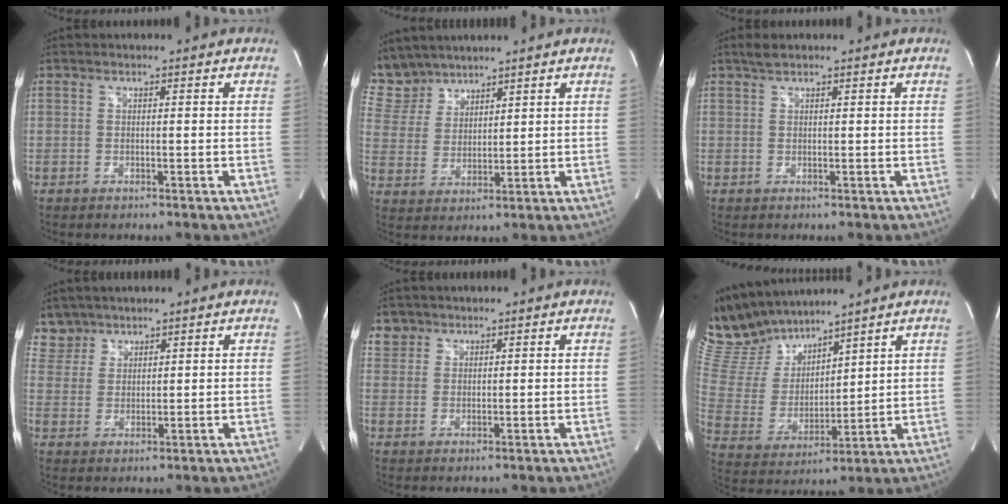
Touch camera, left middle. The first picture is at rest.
{"total": 6.9, "force": [6.5, 2.4, 0.1], "torque": [-0.013, 0.010, 0.147]}
{"total": 1.5, "force": [1.3, 0.4, 0.7], "torque": [-0.021, 0.007, 0.026]}
{"total": 4.5, "force": [3.8, 2.2, -0.6], "torque": [0.016, 0.005, 0.079]}
{"total": 2.9, "force": [2.2, 1.9, -0.3], "torque": [0.012, 0.006, 0.039]}
{"total": 13.5, "force": [12.4, 3.8, 4.0], "torque": [-0.103, 0.014, 0.258]}